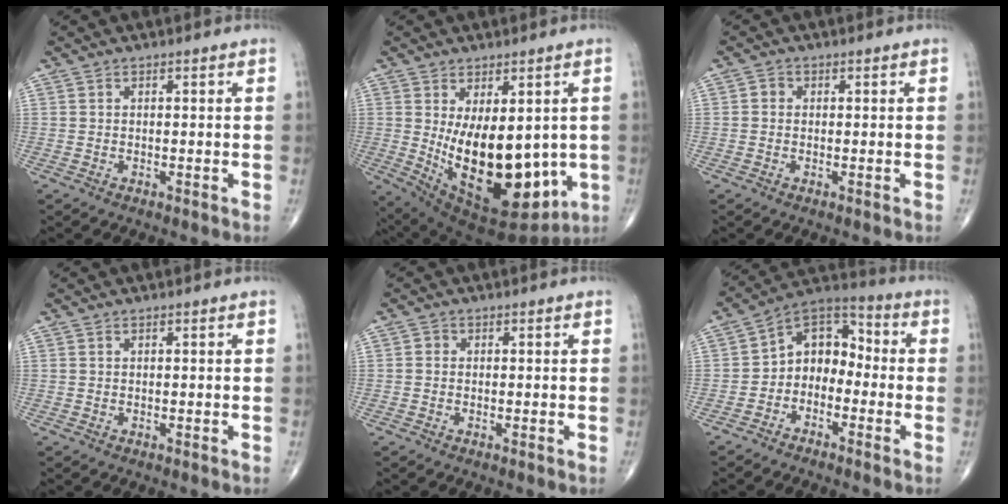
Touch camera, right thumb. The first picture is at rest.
{"total": 19.9, "force": [-1.0, 10.3, 17.0], "torque": [-0.254, -0.031, 0.020]}
{"total": 1.3, "force": [0.0, 1.2, 0.6], "torque": [-0.003, 0.003, -0.004]}
{"total": 0.0}
{"total": 1.0, "force": [0.0, 0.9, 0.4], "torque": [-0.001, 0.003, -0.004]}
{"total": 9.6, "force": [-2.3, 7.3, 5.8], "torque": [-0.056, 0.056, -0.062]}